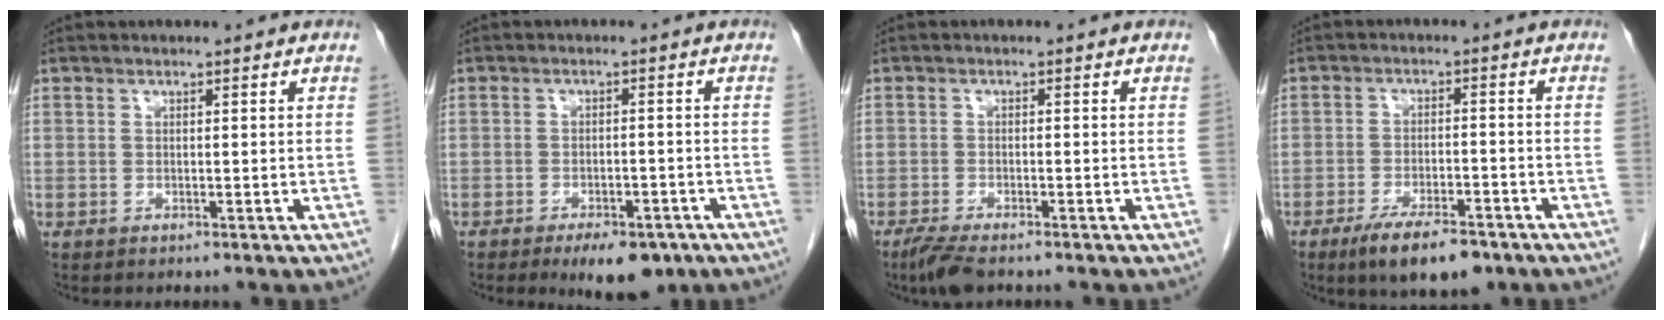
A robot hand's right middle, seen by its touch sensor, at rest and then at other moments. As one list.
[{"total": 7.2, "force": [-5.0, 3.1, 4.3], "torque": [-0.055, -0.001, -0.068]}, {"total": 4.2, "force": [-3.2, 0.8, 2.6], "torque": [-0.053, -0.011, -0.055]}, {"total": 9.0, "force": [-6.2, 2.8, 5.8], "torque": [-0.094, -0.008, -0.098]}]